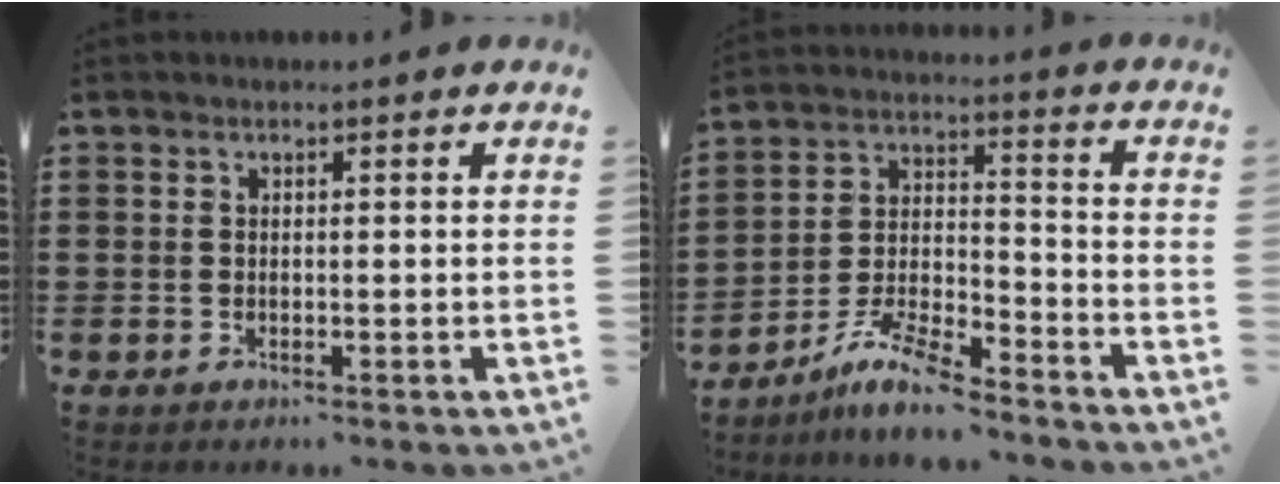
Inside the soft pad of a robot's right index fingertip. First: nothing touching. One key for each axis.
{"total": 7.8, "fx": -6.8, "fy": 1.0, "fz": 3.7, "tx": -0.083, "ty": -0.002, "tz": -0.133}